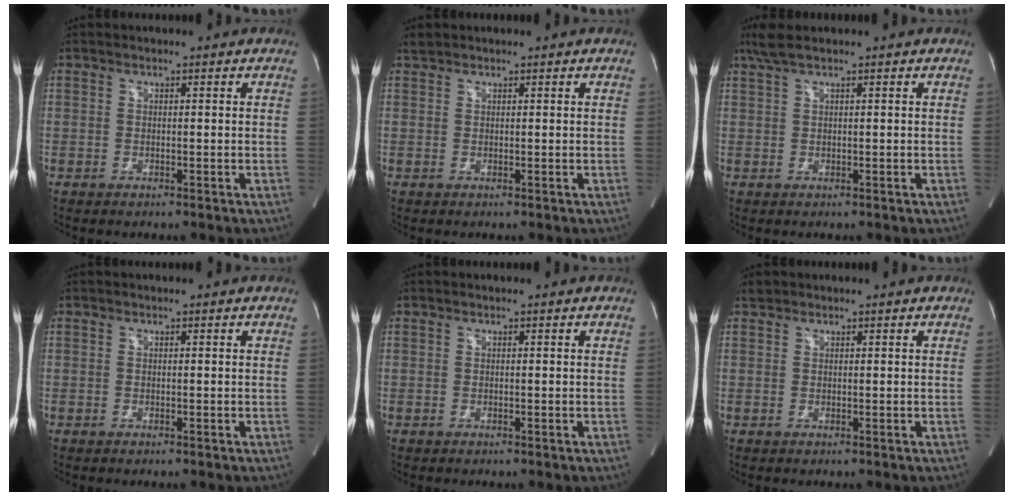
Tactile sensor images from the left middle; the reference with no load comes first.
{"total": 0.8, "force": [0.8, 0.0, 0.0], "torque": [-0.011, 0.009, 0.021]}
{"total": 3.3, "force": [2.4, 0.0, 2.2], "torque": [-0.058, 0.024, 0.053]}
{"total": 0.0}
{"total": 0.0}
{"total": 0.9, "force": [0.8, 0.4, 0.0], "torque": [-0.004, 0.009, 0.014]}